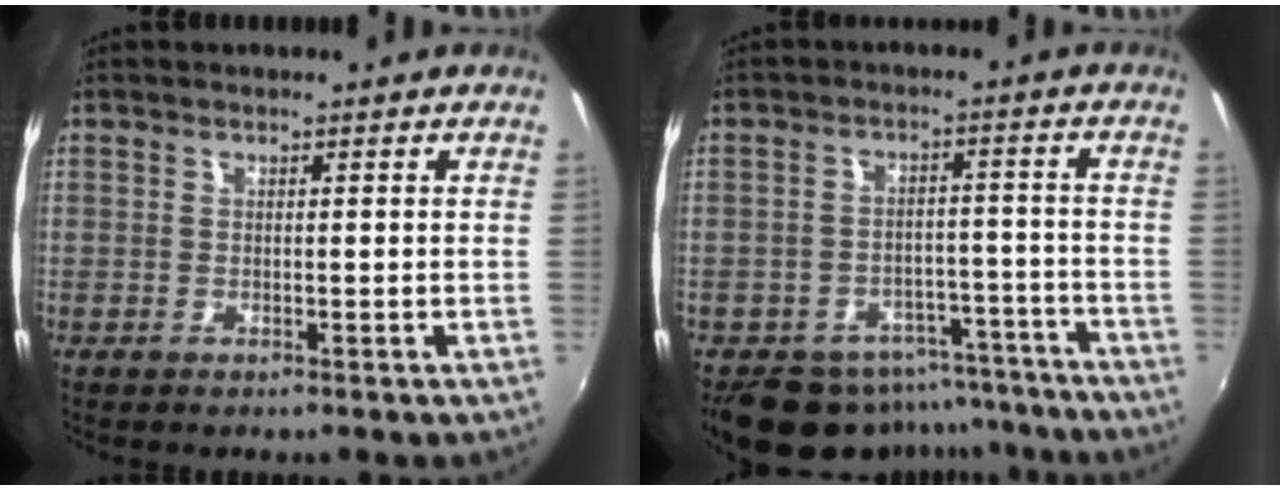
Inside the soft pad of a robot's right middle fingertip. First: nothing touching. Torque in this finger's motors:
{"motor_torque": [0.97, -1.17, -0.02, 0.00]}